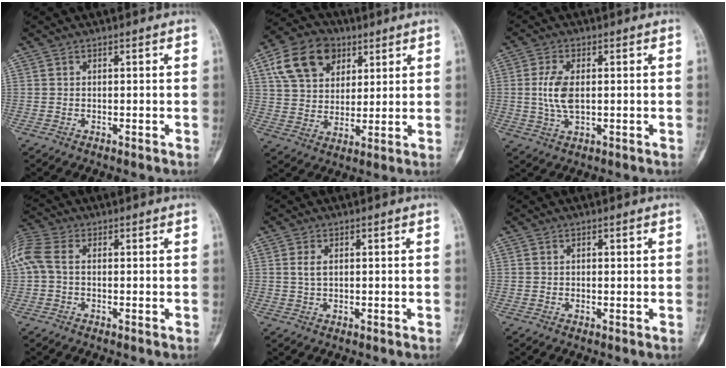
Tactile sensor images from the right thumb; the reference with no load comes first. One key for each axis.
{"total": 14.3, "fx": 6.4, "fy": 10.3, "fz": 7.7, "tx": -0.116, "ty": -0.009, "tz": 0.113}
{"total": 6.6, "fx": 0.4, "fy": 3.4, "fz": 5.6, "tx": -0.124, "ty": -0.002, "tz": 0.009}
{"total": 7.0, "fx": 0.5, "fy": 4.4, "fz": 5.5, "tx": -0.149, "ty": 0.022, "tz": 0.008}
{"total": 2.0, "fx": 0.5, "fy": 1.1, "fz": 1.7, "tx": -0.032, "ty": 0.002, "tz": 0.011}
{"total": 0.0}